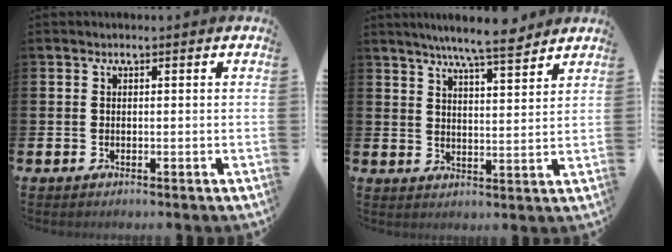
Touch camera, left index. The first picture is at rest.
{"total": 7.0, "force": [6.6, 0.1, 2.5], "torque": [-0.055, -0.032, 0.115]}